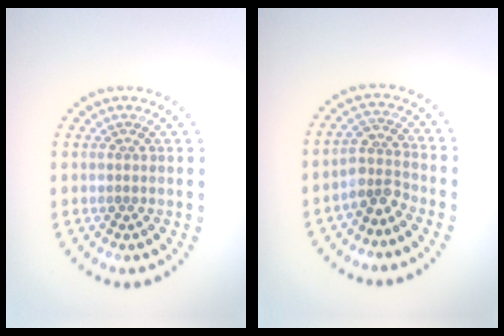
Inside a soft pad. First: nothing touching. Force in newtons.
{"total": 2.6, "press": 2.0, "slide": 1.7}